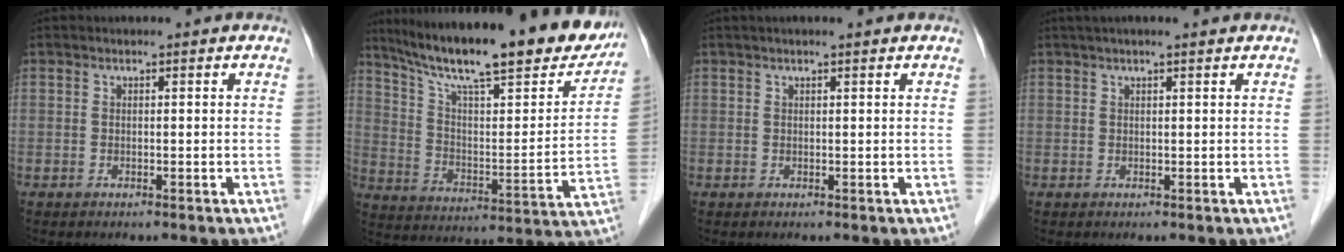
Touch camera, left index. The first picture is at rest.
{"total": 27.1, "force": [22.4, 4.5, 14.6], "torque": [-0.234, -0.026, 0.318]}
{"total": 2.4, "force": [1.9, -0.1, 1.4], "torque": [-0.015, 0.019, 0.027]}
{"total": 4.9, "force": [4.1, -0.1, 2.7], "torque": [-0.038, 0.026, 0.056]}